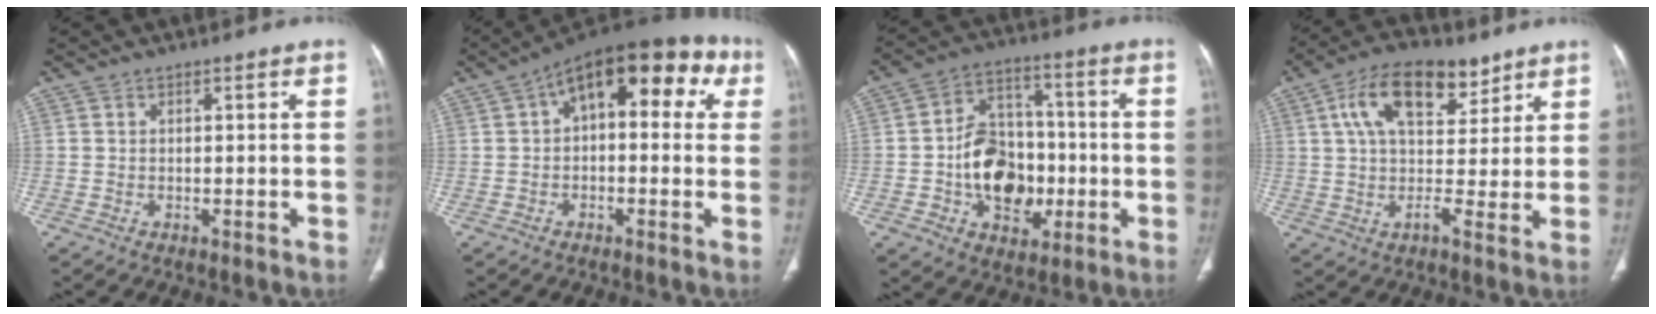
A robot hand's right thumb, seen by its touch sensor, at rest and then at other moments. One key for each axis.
{"total": 16.6, "fx": 4.8, "fy": 8.7, "fz": 13.3, "tx": -0.131, "ty": 0.040, "tz": 0.054}
{"total": 15.9, "fx": -2.9, "fy": 11.6, "fz": 10.6, "tx": -0.117, "ty": 0.033, "tz": -0.041}
{"total": 14.1, "fx": 6.8, "fy": 7.4, "fz": 10.0, "tx": -0.135, "ty": -0.004, "tz": 0.111}